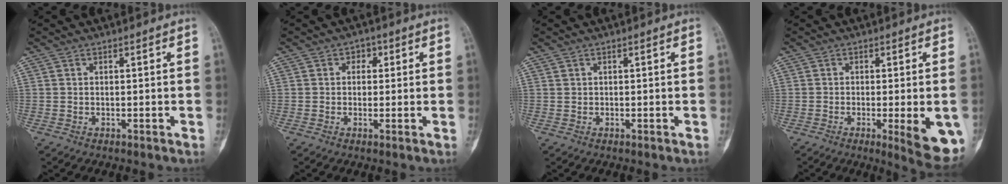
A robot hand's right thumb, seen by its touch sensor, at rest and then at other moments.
{"total": 2.4, "force": [0.6, 2.1, 1.1], "torque": [0.005, 0.003, 0.002]}
{"total": 0.5, "force": [0.3, 0.4, 0.2], "torque": [0.001, 0.000, 0.006]}
{"total": 9.6, "force": [-2.7, 2.3, 9.0], "torque": [-0.105, -0.017, -0.031]}